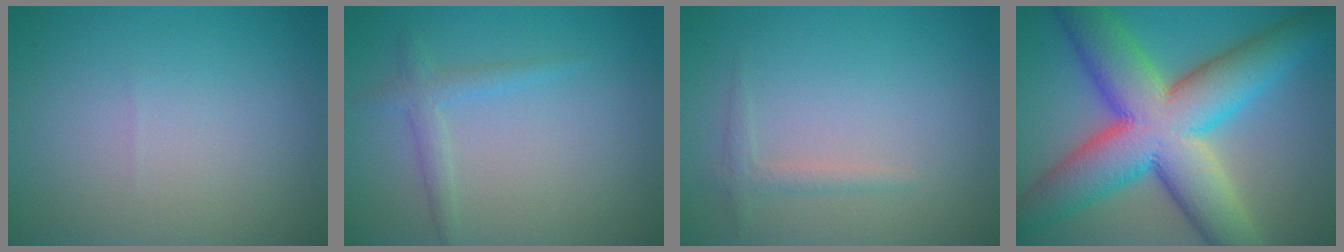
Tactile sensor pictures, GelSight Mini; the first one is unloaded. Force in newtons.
{"total": 1.8, "press": 1.8, "slide": 0.0}
{"total": 1.2, "press": 1.2, "slide": 0.0}
{"total": 14.2, "press": 14.2, "slide": 0.6}